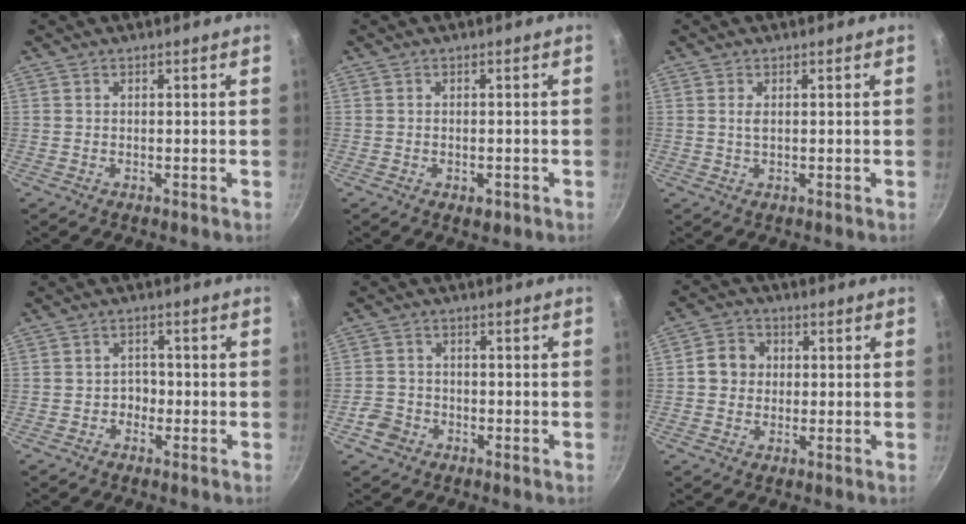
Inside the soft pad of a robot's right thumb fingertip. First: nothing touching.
{"total": 1.8, "force": [-0.8, 1.0, 1.3], "torque": [-0.014, 0.002, -0.008]}
{"total": 1.6, "force": [0.3, 0.7, 1.3], "torque": [-0.030, 0.001, 0.012]}
{"total": 2.4, "force": [-1.0, 2.0, 1.0], "torque": [0.006, 0.011, -0.025]}
{"total": 3.7, "force": [-2.0, 2.9, 1.1], "torque": [-0.007, 0.015, -0.039]}
{"total": 5.7, "force": [0.4, 5.1, 2.6], "torque": [-0.030, 0.012, -0.001]}